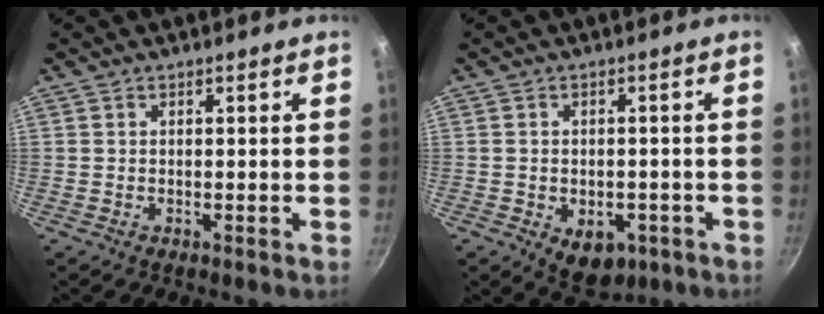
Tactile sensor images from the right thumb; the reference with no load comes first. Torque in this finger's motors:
{"motor_torque": [0.81, 0.50, 0.02, -0.25, -0.01]}